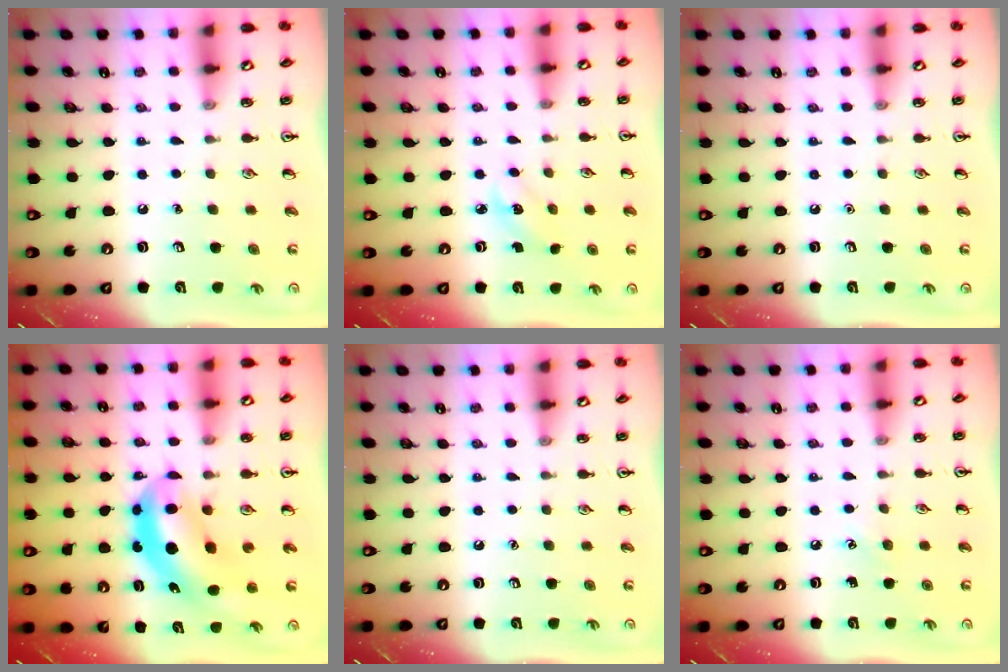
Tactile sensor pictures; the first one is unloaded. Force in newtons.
{"total": 2.6, "press": 2.5, "slide": 0.8}
{"total": 0.0}
{"total": 7.7, "press": 7.4, "slide": 2.0}
{"total": 0.0}
{"total": 3.7, "press": 3.6, "slide": 1.0}